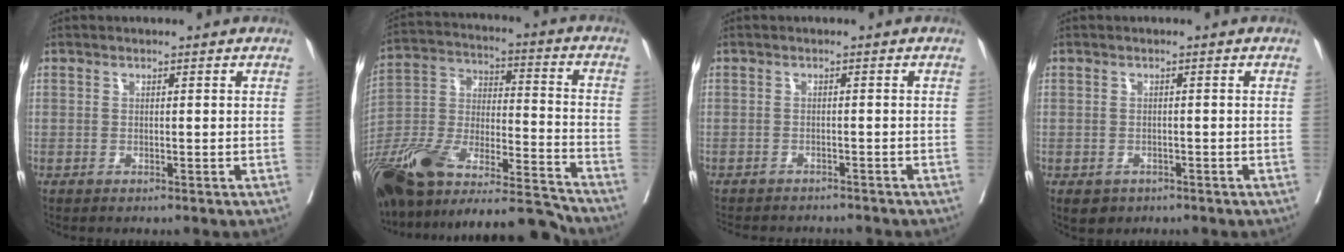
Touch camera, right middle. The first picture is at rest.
{"total": 27.9, "force": [-22.8, 5.5, 15.2], "torque": [-0.296, -0.023, -0.385]}
{"total": 8.3, "force": [-7.8, 1.8, 2.2], "torque": [-0.031, -0.006, -0.099]}
{"total": 3.0, "force": [-1.9, 2.2, 0.7], "torque": [-0.007, -0.001, -0.025]}